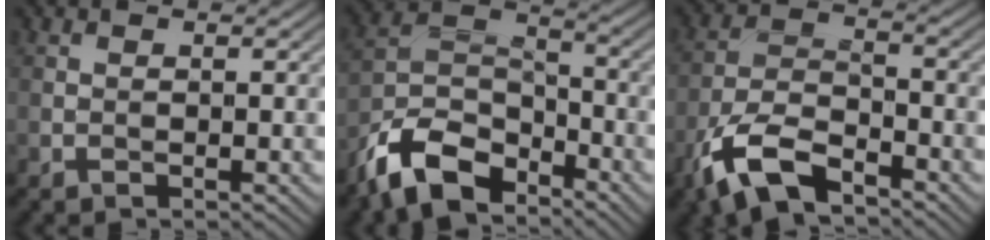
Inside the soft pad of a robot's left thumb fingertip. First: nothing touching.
{"total": 10.7, "force": [-7.9, 4.8, 5.3], "torque": [-0.110, -0.003, -0.168]}
{"total": 9.3, "force": [-6.1, 3.6, 5.9], "torque": [-0.121, -0.008, -0.136]}